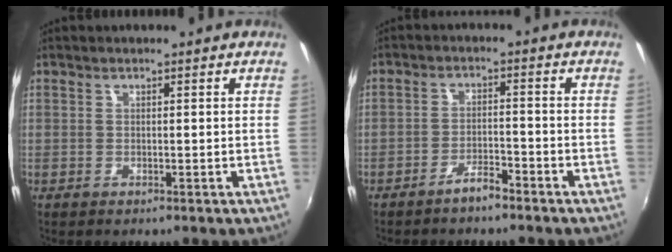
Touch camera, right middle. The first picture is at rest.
{"total": 3.5, "force": [-3.0, 0.6, 1.7], "torque": [-0.046, 0.005, -0.048]}